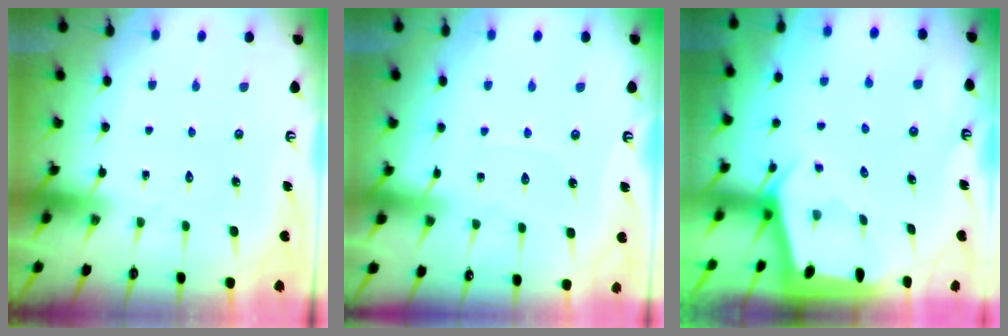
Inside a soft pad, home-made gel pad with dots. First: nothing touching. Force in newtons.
{"total": 2.1, "press": 2.1, "slide": 0.4}
{"total": 1.9, "press": 1.9, "slide": 0.2}